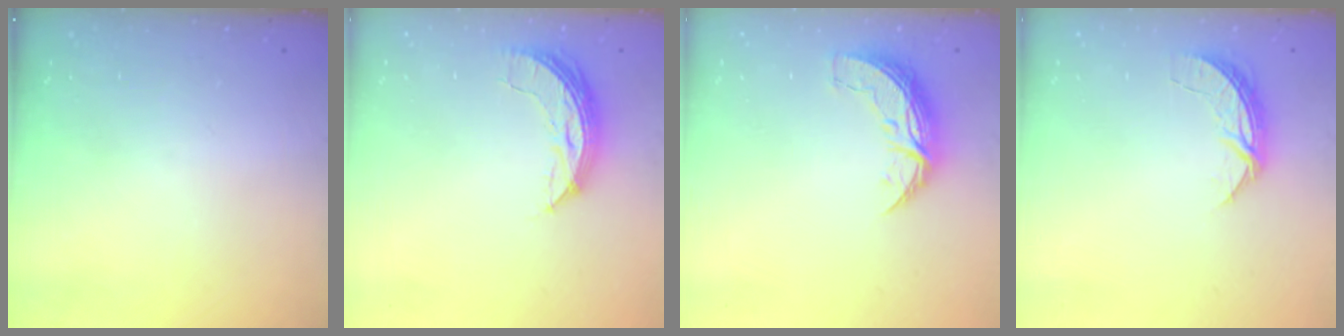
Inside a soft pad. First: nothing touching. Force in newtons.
{"total": 6.7, "press": 6.7, "slide": 0.4}
{"total": 7.5, "press": 7.5, "slide": 0.5}
{"total": 5.6, "press": 5.6, "slide": 0.5}